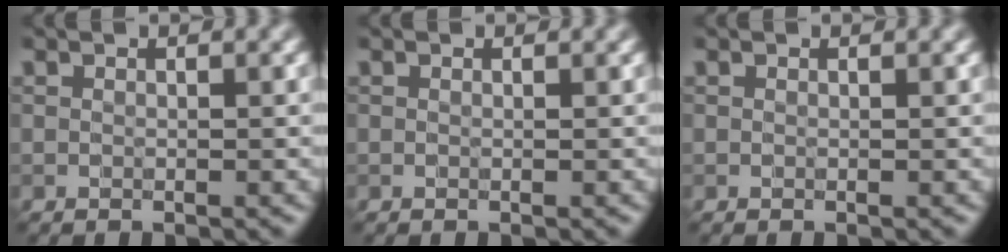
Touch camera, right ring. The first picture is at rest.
{"total": 0.0}
{"total": 0.0}